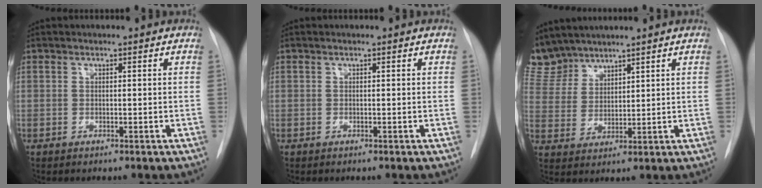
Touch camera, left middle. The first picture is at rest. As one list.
[{"total": 0.0}, {"total": 7.4, "force": [7.0, 2.2, 0.2], "torque": [-0.013, 0.007, 0.157]}]